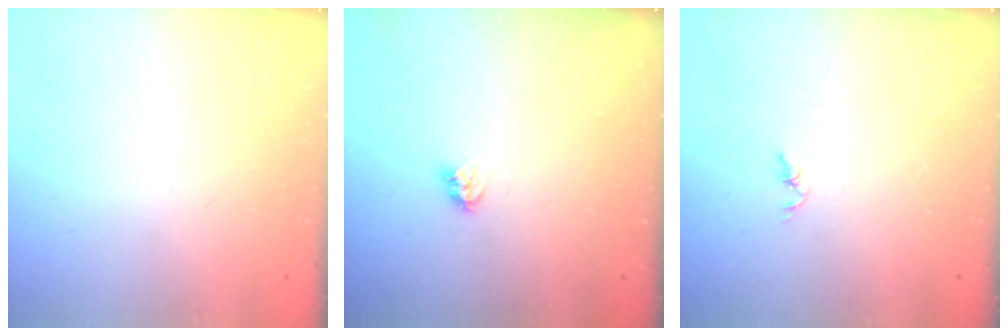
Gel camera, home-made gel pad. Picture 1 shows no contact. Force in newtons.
{"total": 3.6, "press": 3.6, "slide": 0.5}
{"total": 1.8, "press": 1.7, "slide": 0.3}